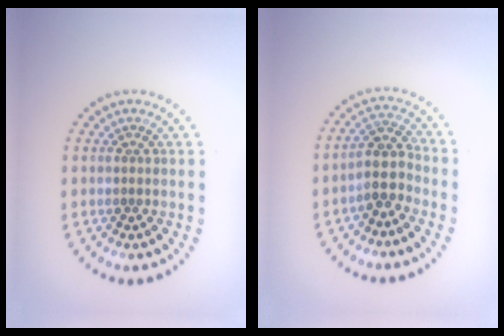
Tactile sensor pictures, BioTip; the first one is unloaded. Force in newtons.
{"total": 2.9, "press": 2.4, "slide": 1.7}